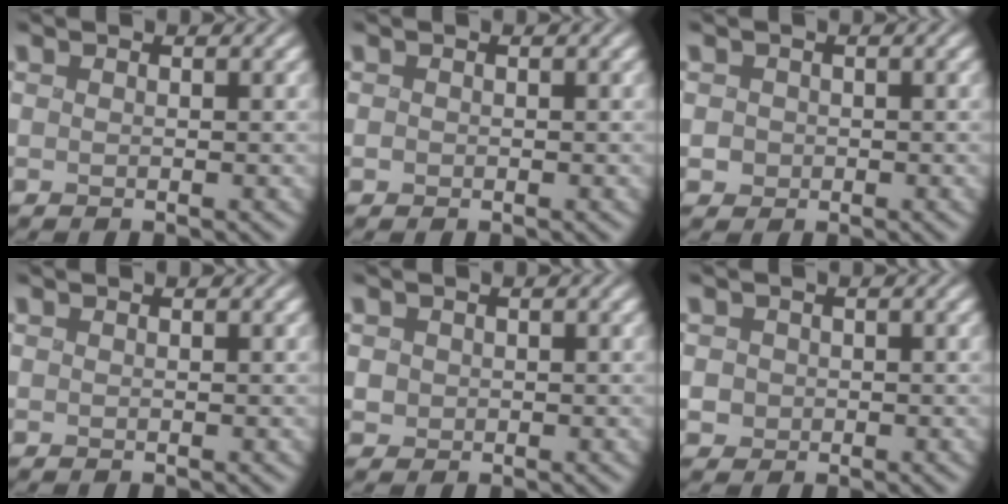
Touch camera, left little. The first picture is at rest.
{"total": 0.0}
{"total": 1.1, "force": [-0.3, 1.0, 0.1], "torque": [-0.001, -0.002, -0.002]}
{"total": 0.0}
{"total": 0.9, "force": [-0.1, 0.9, 0.2], "torque": [-0.002, -0.001, 0.003]}
{"total": 1.2, "force": [-0.3, 1.2, 0.2], "torque": [-0.003, -0.003, -0.001]}